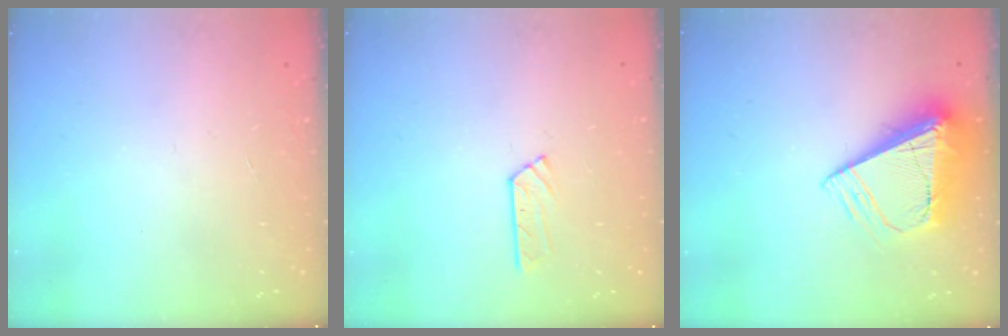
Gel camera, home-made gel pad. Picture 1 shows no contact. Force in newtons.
{"total": 3.0, "press": 3.0, "slide": 0.4}
{"total": 11.8, "press": 11.7, "slide": 1.5}